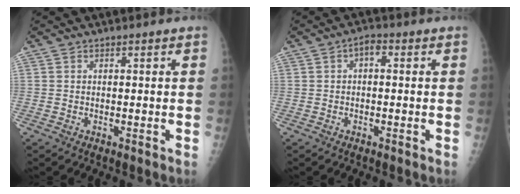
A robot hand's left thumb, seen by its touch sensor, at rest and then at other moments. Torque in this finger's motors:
{"motor_torque": [-0.05, -0.01, 0.31, 0.08, 0.12]}